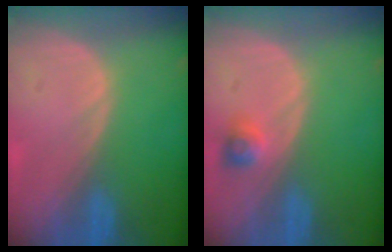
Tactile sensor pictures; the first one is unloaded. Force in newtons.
{"total": 2.3, "press": 2.2, "slide": 0.3}